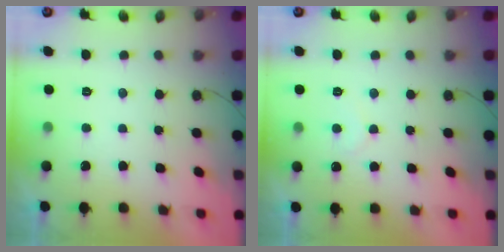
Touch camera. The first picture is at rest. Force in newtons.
{"total": 4.8, "press": 4.8, "slide": 0.3}